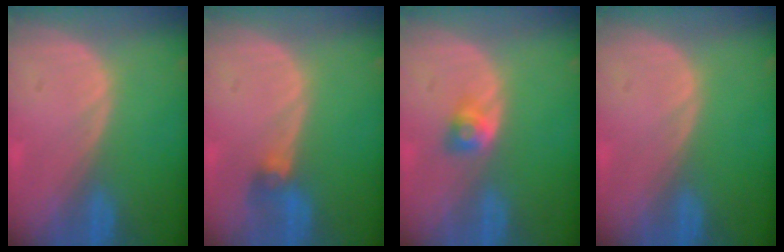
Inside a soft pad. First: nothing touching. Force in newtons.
{"total": 2.8, "press": 2.6, "slide": 1.0}
{"total": 2.7, "press": 2.4, "slide": 1.3}
{"total": 0.0}